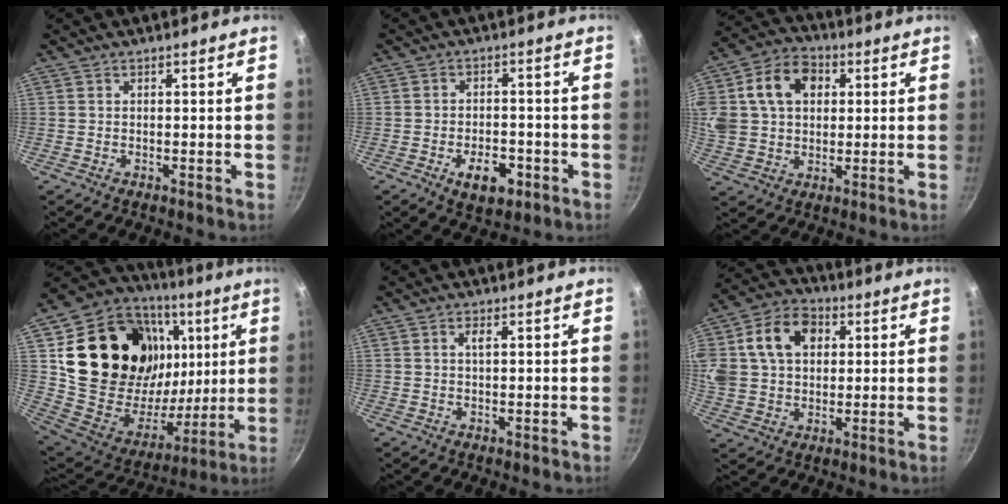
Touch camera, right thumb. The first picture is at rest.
{"total": 7.4, "force": [-3.2, 4.3, 5.2], "torque": [-0.062, 0.014, -0.043]}
{"total": 20.0, "force": [5.3, 15.2, 12.0], "torque": [-0.246, 0.034, 0.089]}
{"total": 32.0, "force": [9.3, 24.0, 19.1], "torque": [-0.298, -0.013, 0.175]}
{"total": 1.6, "force": [0.4, 0.5, 1.5], "torque": [-0.029, 0.002, 0.008]}
{"total": 21.2, "force": [5.7, 15.9, 12.9], "torque": [-0.272, 0.036, 0.095]}